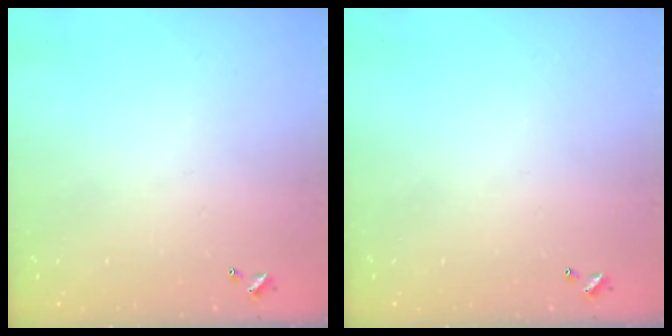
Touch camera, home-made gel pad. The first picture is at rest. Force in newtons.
{"total": 0.0}